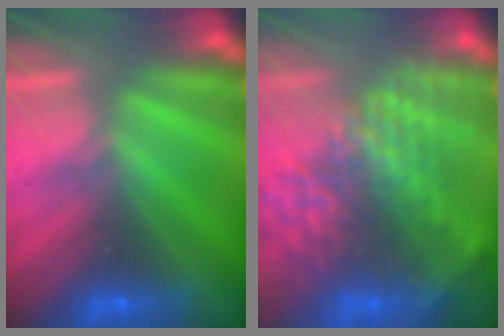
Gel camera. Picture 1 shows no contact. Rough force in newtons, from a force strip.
{"total": 5.8}